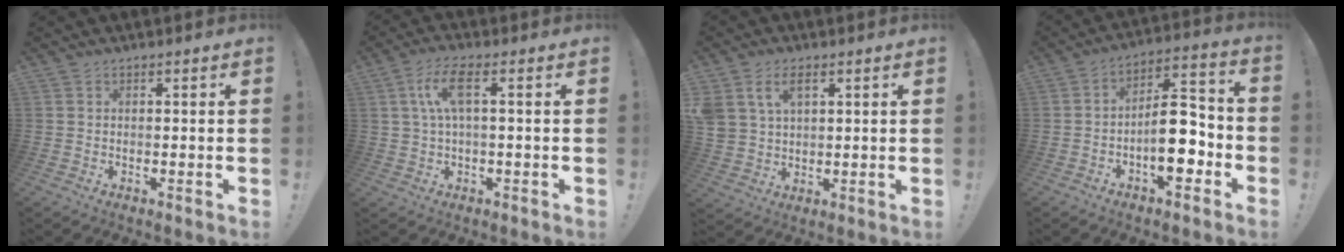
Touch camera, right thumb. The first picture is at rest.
{"total": 8.3, "force": [1.7, 2.7, 7.7], "torque": [-0.149, 0.008, 0.031]}
{"total": 7.4, "force": [3.4, 4.8, 4.4], "torque": [-0.088, -0.002, 0.067]}
{"total": 14.3, "force": [-4.3, 6.3, 12.0], "torque": [-0.178, 0.023, -0.071]}